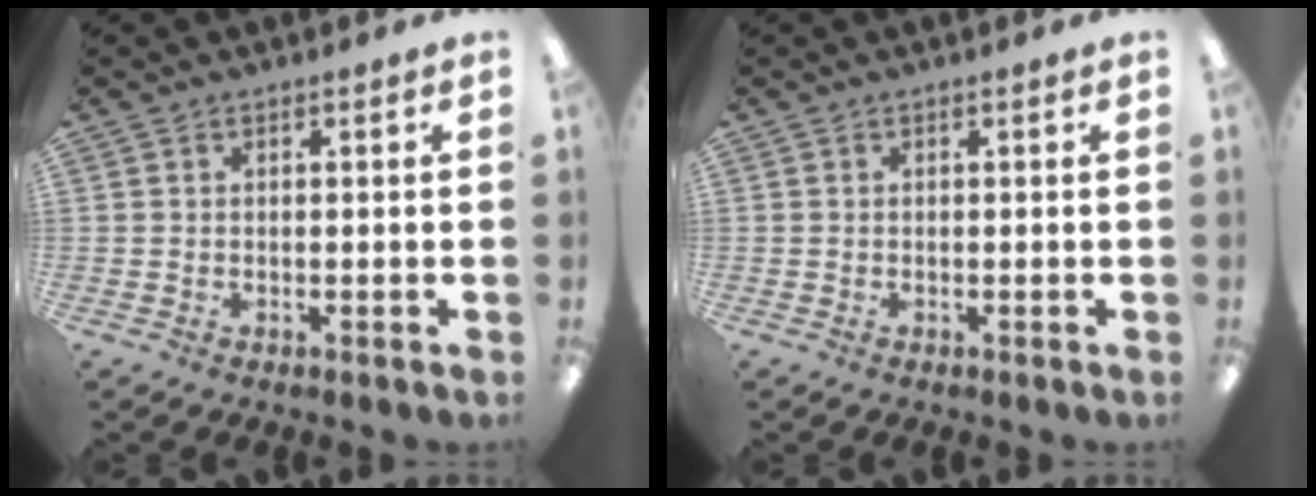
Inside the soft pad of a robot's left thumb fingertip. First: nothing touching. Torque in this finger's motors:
{"motor_torque": [0.00, 0.00, 0.18, -0.20, 0.00]}